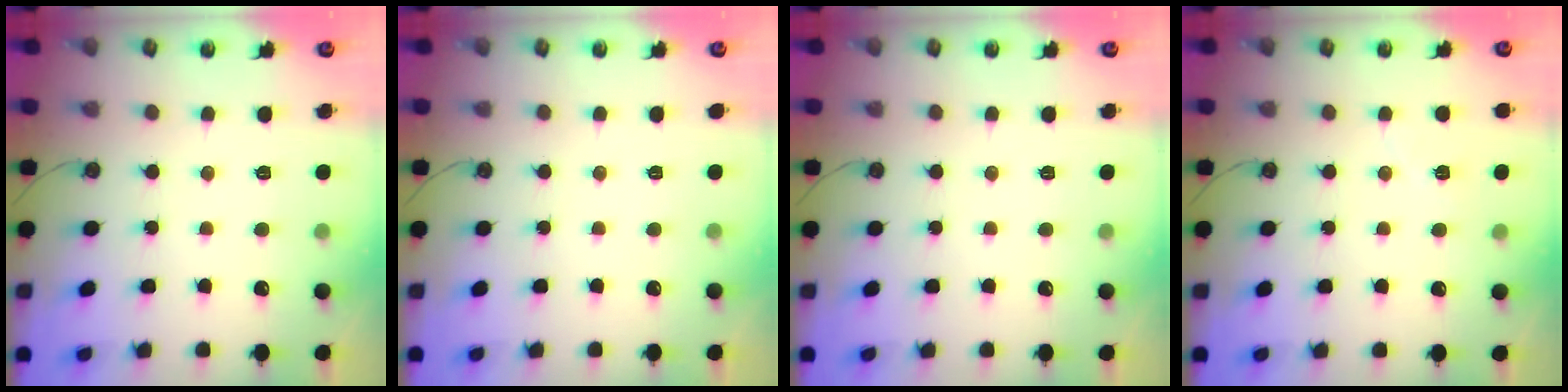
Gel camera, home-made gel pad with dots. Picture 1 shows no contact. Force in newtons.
{"total": 1.5, "press": 0.5, "slide": 1.4}
{"total": 0.0}
{"total": 4.9, "press": 4.6, "slide": 1.7}